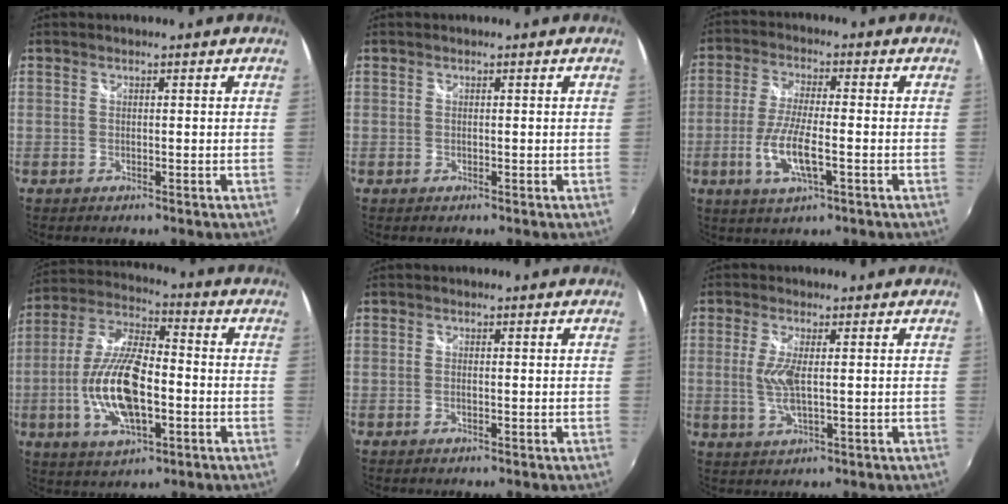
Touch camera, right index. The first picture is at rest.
{"total": 0.0}
{"total": 9.2, "force": [-2.9, 2.4, 8.4], "torque": [-0.173, -0.010, -0.057]}
{"total": 16.3, "force": [-3.7, 6.6, 14.5], "torque": [-0.297, -0.004, -0.066]}
{"total": 0.9, "force": [-0.2, 0.2, 0.8], "torque": [-0.018, 0.000, -0.007]}
{"total": 5.0, "force": [0.1, 1.1, 4.9], "torque": [-0.104, -0.007, 0.001]}